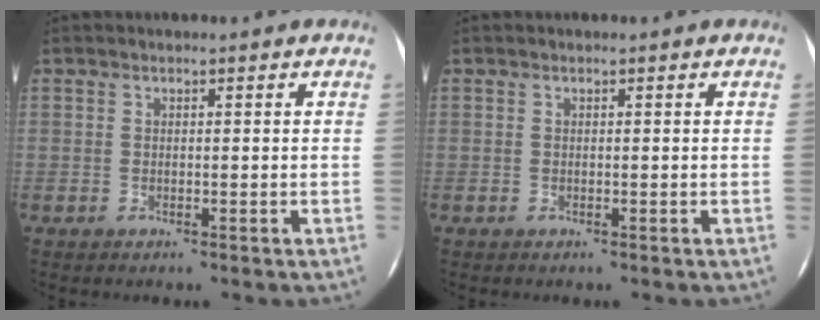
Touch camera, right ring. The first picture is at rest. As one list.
[{"total": 0.0}]